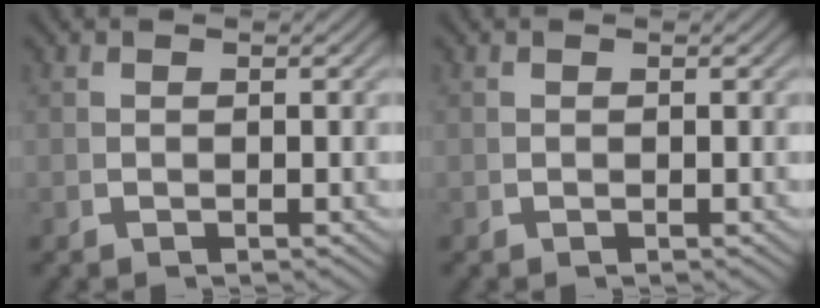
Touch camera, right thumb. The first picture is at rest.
{"total": 0.0}